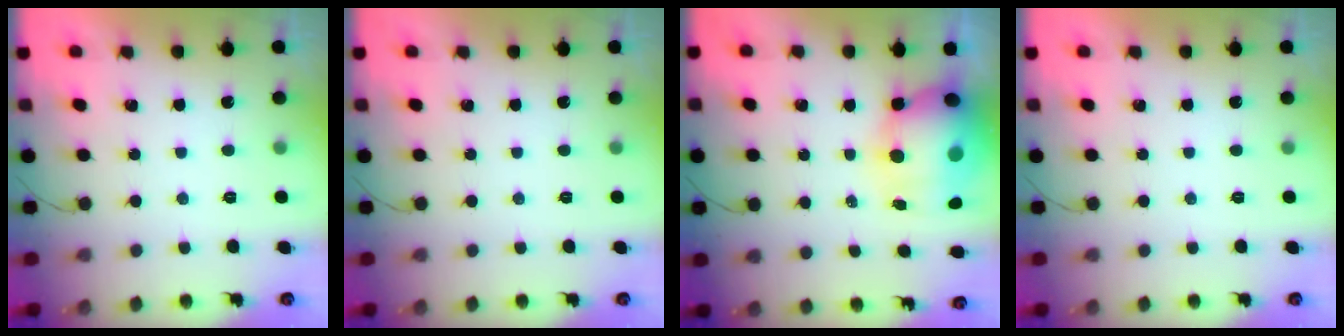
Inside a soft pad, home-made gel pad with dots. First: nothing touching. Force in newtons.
{"total": 0.0}
{"total": 17.9, "press": 15.8, "slide": 8.4}
{"total": 0.0}